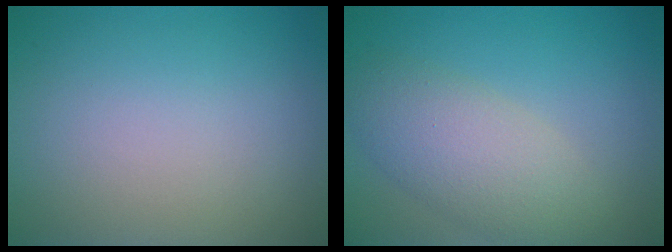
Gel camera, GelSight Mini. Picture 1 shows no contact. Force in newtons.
{"total": 5.0, "press": 5.0, "slide": 0.3}